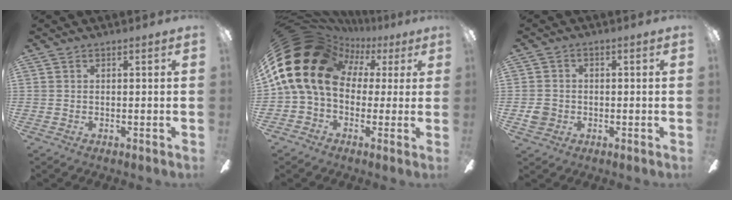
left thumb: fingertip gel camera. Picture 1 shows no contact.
{"total": 18.9, "force": [4.0, 14.0, 12.1], "torque": [-0.277, -0.012, 0.071]}
{"total": 4.0, "force": [-1.2, 3.6, 1.1], "torque": [-0.009, 0.009, -0.021]}